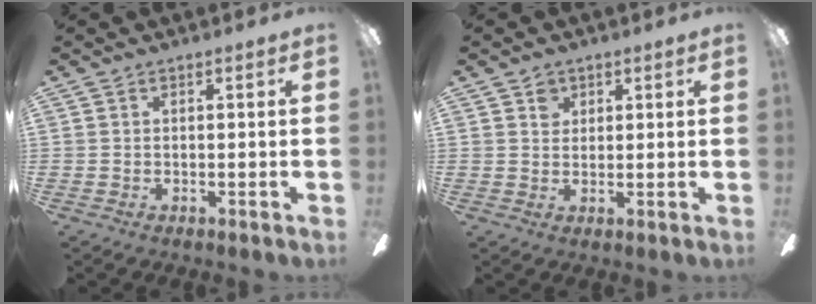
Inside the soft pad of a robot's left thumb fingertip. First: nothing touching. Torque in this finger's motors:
{"motor_torque": [0.15, -0.01, 0.29, -0.08, 0.00]}